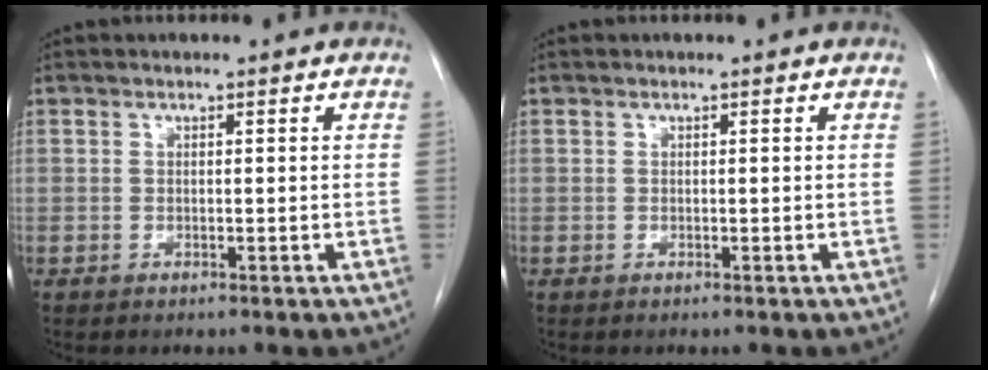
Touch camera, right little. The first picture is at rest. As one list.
[{"total": 0.0}]